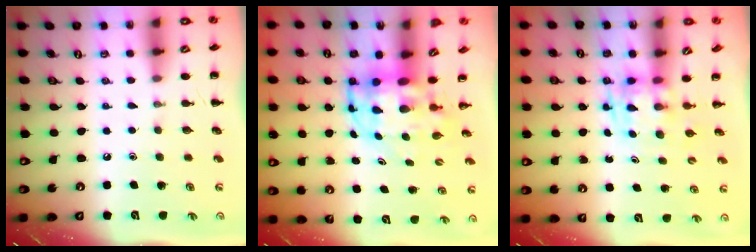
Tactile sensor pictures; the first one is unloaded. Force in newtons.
{"total": 6.5, "press": 6.2, "slide": 2.0}
{"total": 4.4, "press": 4.4, "slide": 0.6}